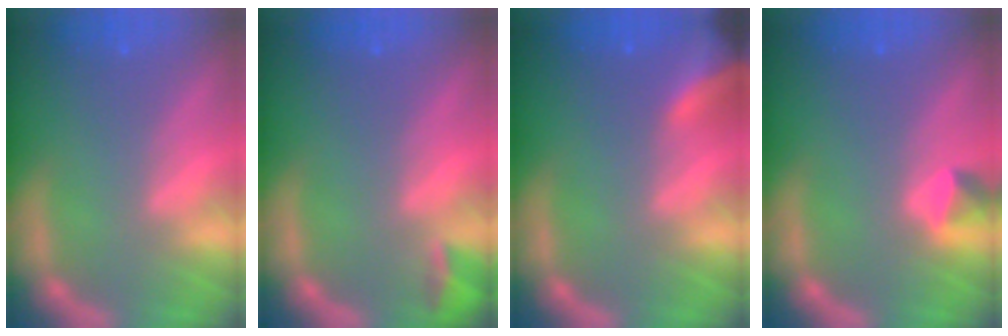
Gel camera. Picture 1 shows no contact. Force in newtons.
{"total": 1.9}
{"total": 6.5}
{"total": 1.4}